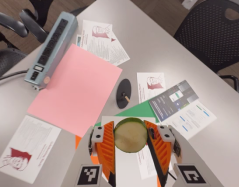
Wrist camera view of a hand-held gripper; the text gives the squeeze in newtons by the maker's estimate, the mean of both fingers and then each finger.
{"total": 11.7, "left": 11.8, "right": 11.7}